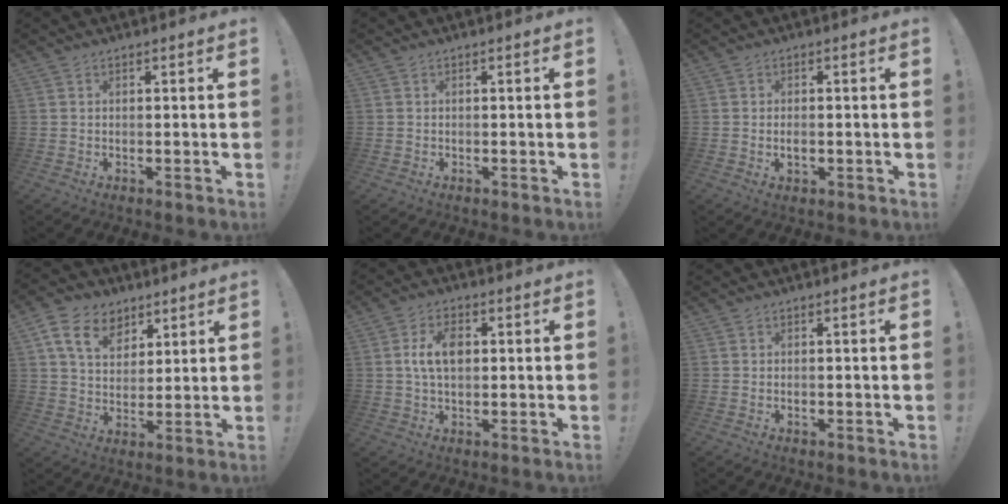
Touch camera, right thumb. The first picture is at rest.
{"total": 0.7, "force": [-0.3, 0.6, -0.1], "torque": [0.001, 0.002, -0.006]}
{"total": 2.1, "force": [-0.4, 1.4, 1.5], "torque": [-0.023, 0.002, -0.006]}
{"total": 12.9, "force": [6.9, 8.9, 6.3], "torque": [-0.101, -0.028, 0.133]}
{"total": 8.0, "force": [1.1, 4.9, 6.2], "torque": [-0.108, 0.009, 0.020]}
{"total": 0.6, "force": [-0.3, 0.5, 0.3], "torque": [0.000, -0.001, -0.005]}